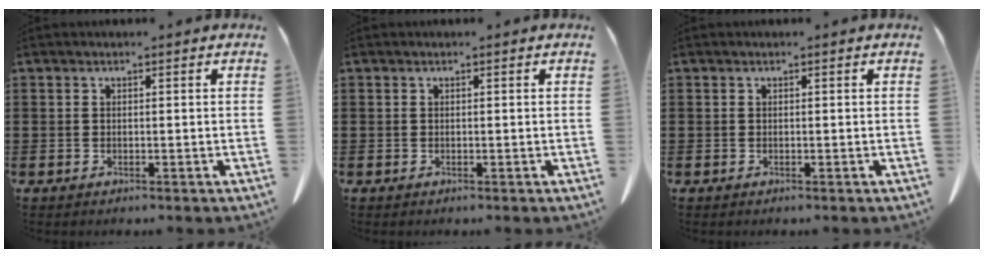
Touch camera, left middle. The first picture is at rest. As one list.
[{"total": 0.0}, {"total": 0.0}]